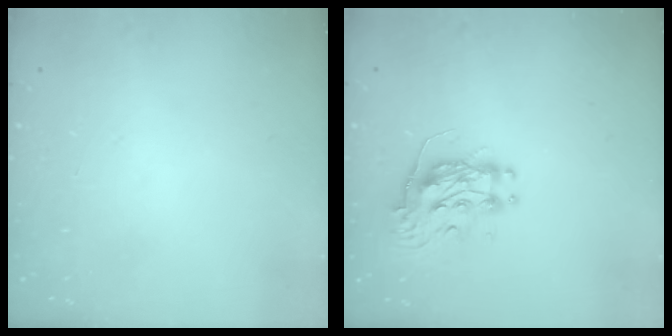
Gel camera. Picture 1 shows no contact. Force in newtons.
{"total": 9.6, "press": 9.6, "slide": 0.4}